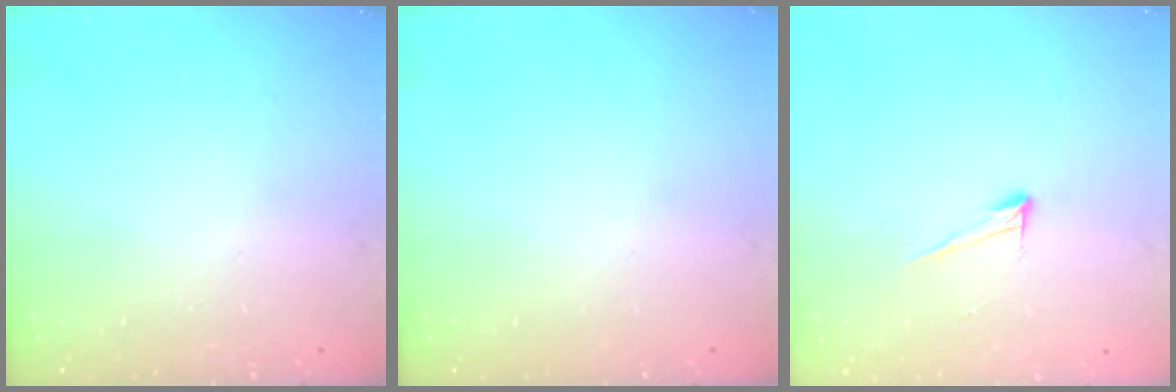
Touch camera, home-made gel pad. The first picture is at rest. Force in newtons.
{"total": 0.0}
{"total": 6.6, "press": 6.6, "slide": 0.3}